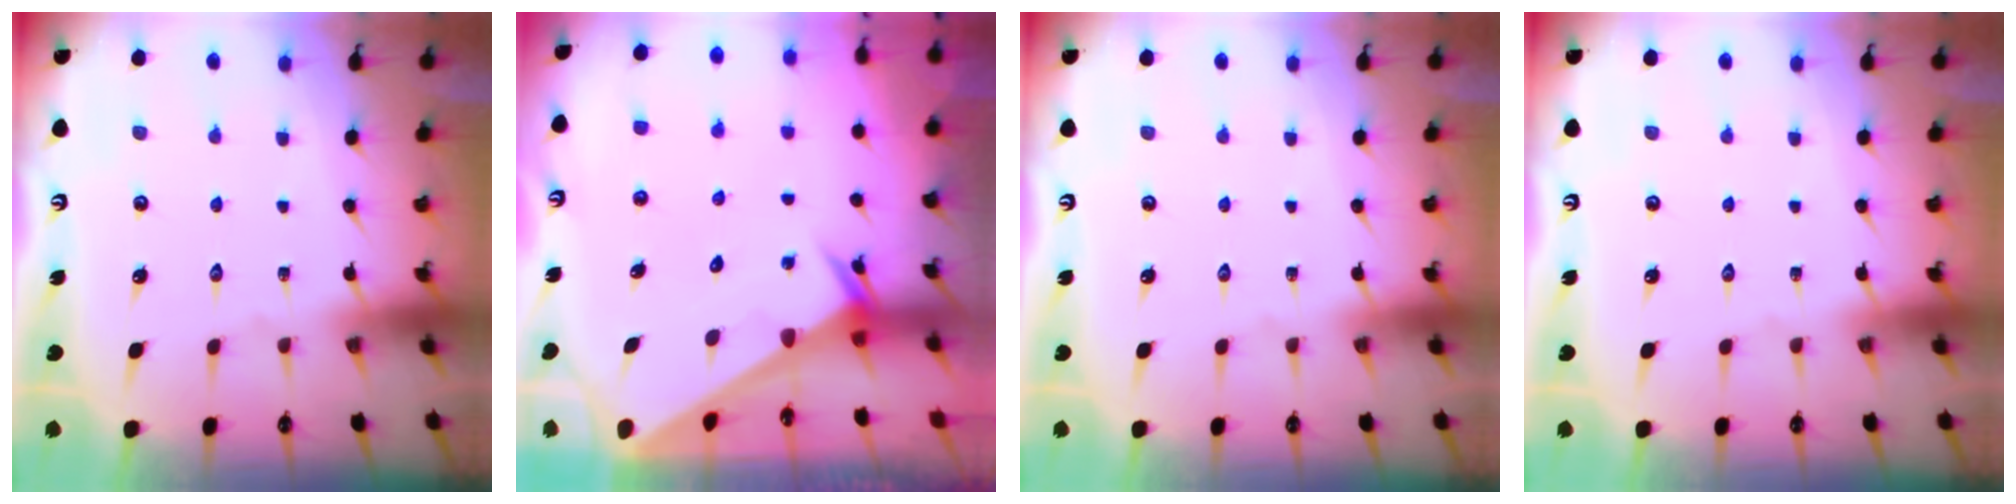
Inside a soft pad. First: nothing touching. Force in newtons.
{"total": 2.5, "press": 2.5, "slide": 0.1}
{"total": 0.0}
{"total": 0.0}